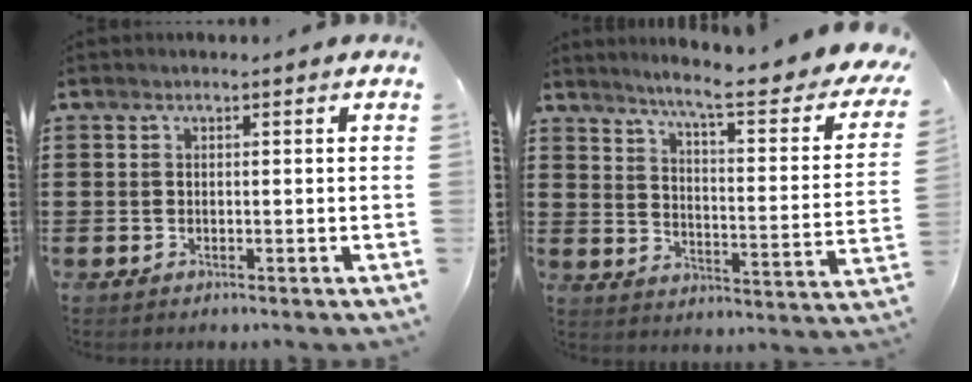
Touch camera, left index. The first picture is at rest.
{"total": 7.5, "force": [5.9, -0.3, 4.6], "torque": [-0.097, -0.045, 0.087]}